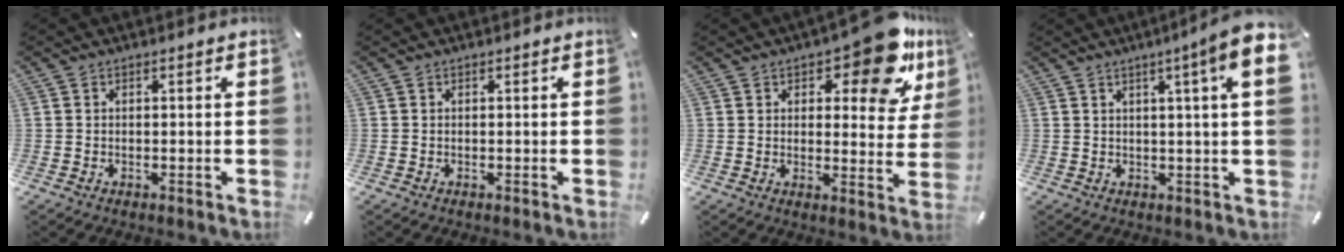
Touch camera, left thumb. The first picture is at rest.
{"total": 0.0}
{"total": 14.9, "force": [9.1, 6.2, 10.0], "torque": [-0.122, -0.054, 0.148]}
{"total": 9.4, "force": [3.9, 0.2, 8.6], "torque": [-0.129, -0.019, 0.059]}